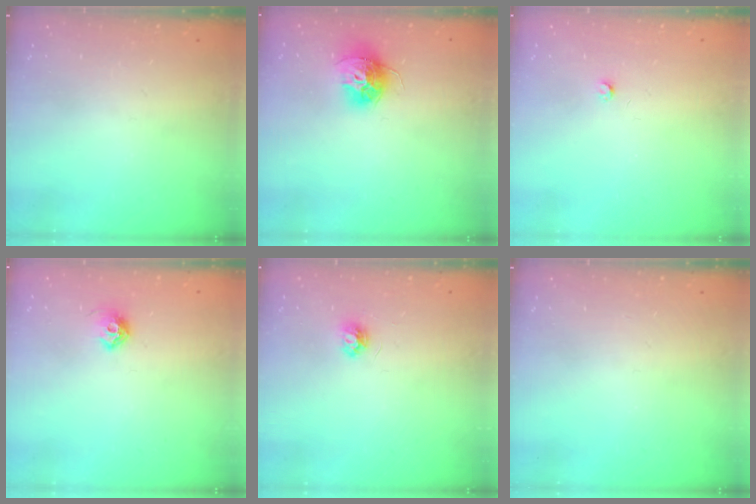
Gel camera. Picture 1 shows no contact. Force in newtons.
{"total": 12.2, "press": 12.1, "slide": 1.1}
{"total": 2.5, "press": 2.5, "slide": 0.4}
{"total": 7.2, "press": 7.1, "slide": 0.9}
{"total": 3.7, "press": 3.7, "slide": 0.5}
{"total": 0.0}